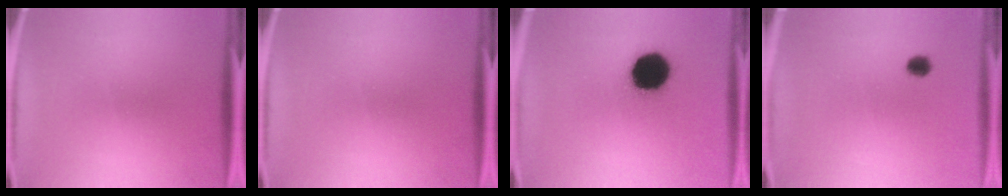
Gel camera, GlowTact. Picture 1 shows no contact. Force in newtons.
{"total": 0.0}
{"total": 17.0}
{"total": 2.4}